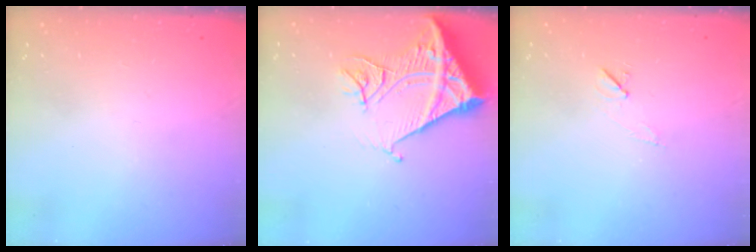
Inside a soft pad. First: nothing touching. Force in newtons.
{"total": 14.2, "press": 14.1, "slide": 1.5}
{"total": 5.2, "press": 4.7, "slide": 2.1}